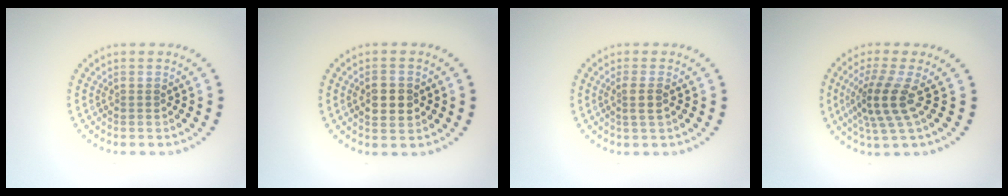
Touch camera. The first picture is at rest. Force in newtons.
{"total": 2.9, "press": 2.9, "slide": 0.2}
{"total": 1.6, "press": 1.3, "slide": 0.9}
{"total": 4.1, "press": 3.0, "slide": 2.8}